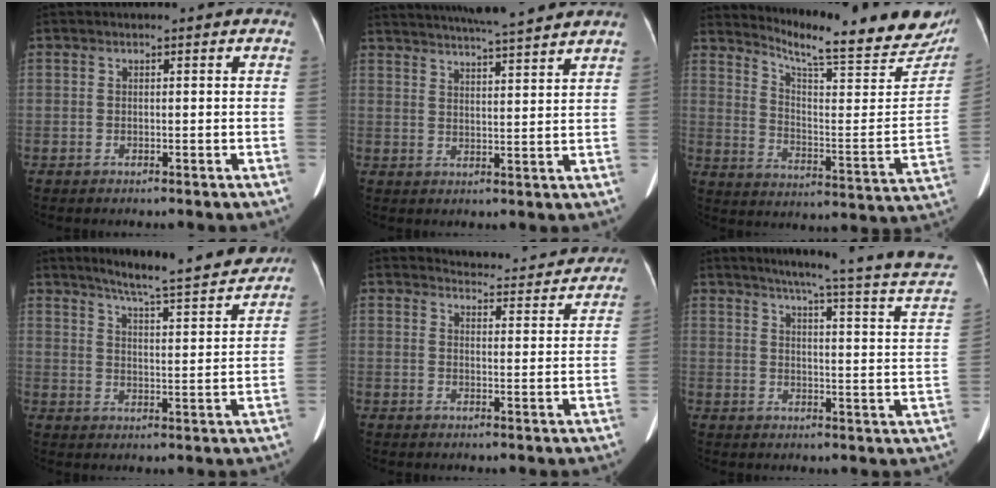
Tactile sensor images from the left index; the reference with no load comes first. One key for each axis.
{"total": 15.0, "fx": 13.4, "fy": -0.3, "fz": 6.6, "tx": -0.120, "ty": 0.010, "tz": 0.189}
{"total": 23.4, "fx": 20.9, "fy": 3.2, "fz": 9.9, "tx": -0.155, "ty": -0.072, "tz": 0.268}
{"total": 15.1, "fx": 13.5, "fy": 0.6, "fz": 6.6, "tx": -0.099, "ty": -0.009, "tz": 0.183}
{"total": 11.3, "fx": 11.1, "fy": 1.4, "fz": 1.3, "tx": -0.010, "ty": -0.010, "tz": 0.124}
{"total": 22.9, "fx": 20.0, "fy": -1.2, "fz": 11.2, "tx": -0.159, "ty": -0.063, "tz": 0.232}